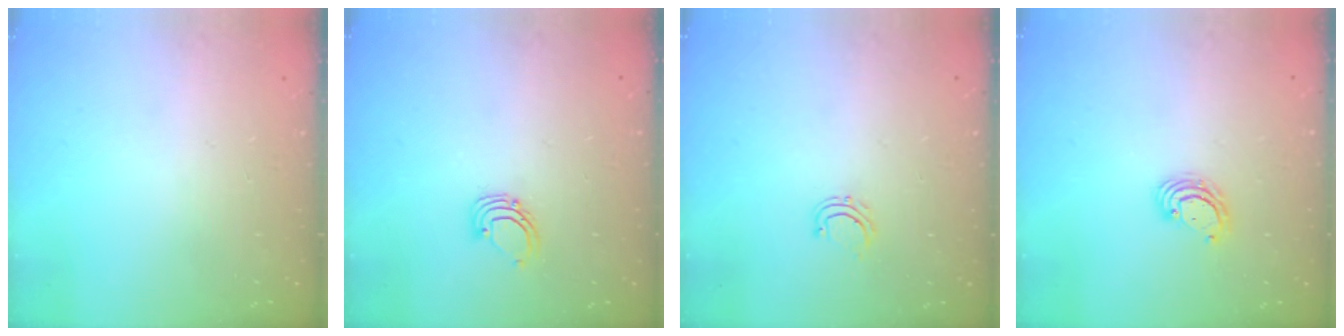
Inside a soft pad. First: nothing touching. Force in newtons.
{"total": 2.6, "press": 2.6, "slide": 0.2}
{"total": 5.3, "press": 5.2, "slide": 0.6}
{"total": 3.9, "press": 3.9, "slide": 0.1}